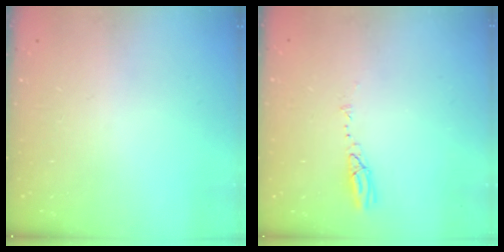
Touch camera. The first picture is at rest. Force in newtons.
{"total": 3.9, "press": 3.9, "slide": 0.4}